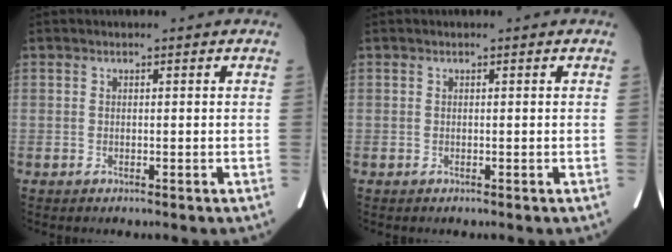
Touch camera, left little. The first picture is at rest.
{"total": 0.0}